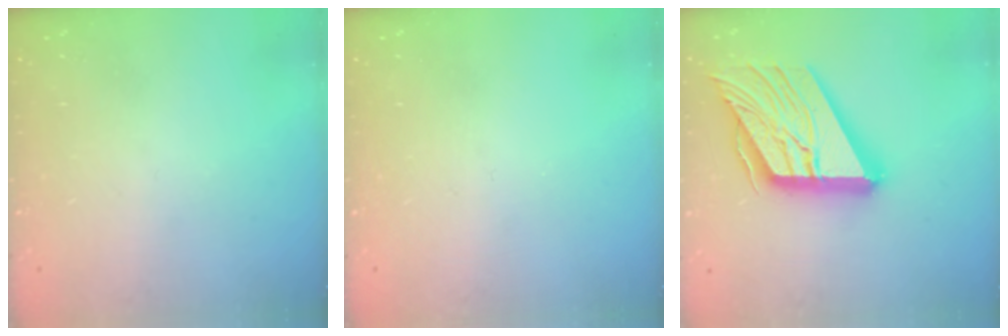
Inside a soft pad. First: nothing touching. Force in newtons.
{"total": 0.0}
{"total": 23.2, "press": 23.0, "slide": 2.7}